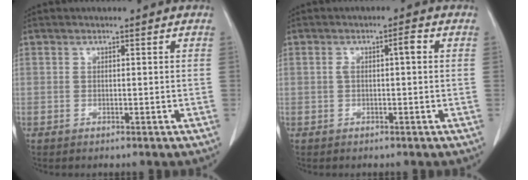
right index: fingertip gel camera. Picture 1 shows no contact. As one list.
[{"total": 2.7, "force": [0.4, 0.6, 2.6], "torque": [-0.049, 0.013, 0.008]}]